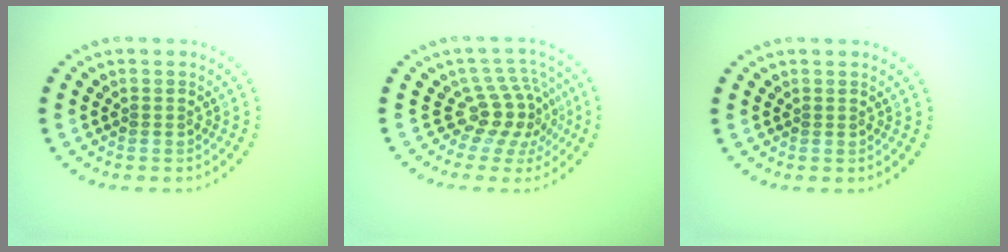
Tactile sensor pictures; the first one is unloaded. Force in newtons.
{"total": 3.7, "press": 2.6, "slide": 2.6}
{"total": 0.0}